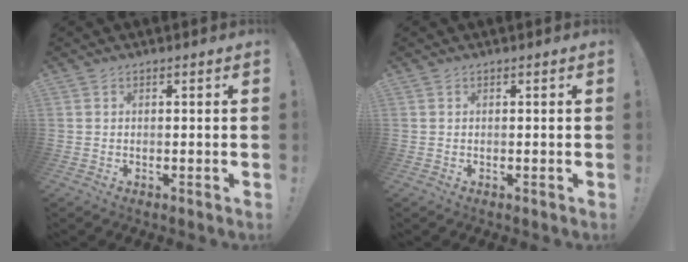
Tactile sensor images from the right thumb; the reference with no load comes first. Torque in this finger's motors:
{"motor_torque": [0.00, 0.00, -0.02, 0.00, 0.00]}